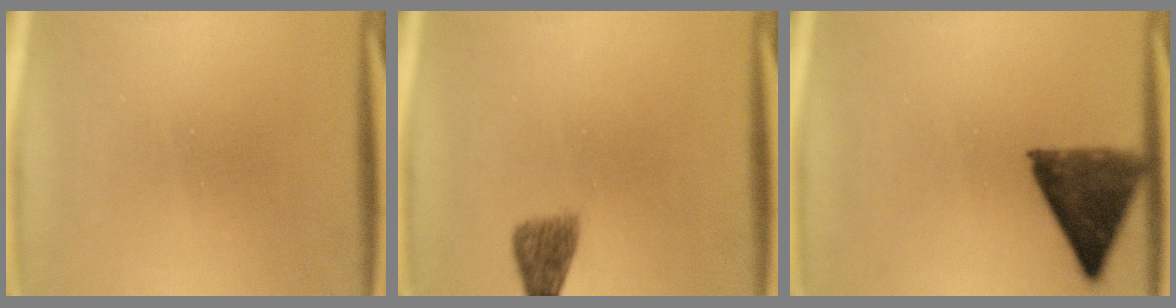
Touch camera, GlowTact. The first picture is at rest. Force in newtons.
{"total": 2.7}
{"total": 8.4}